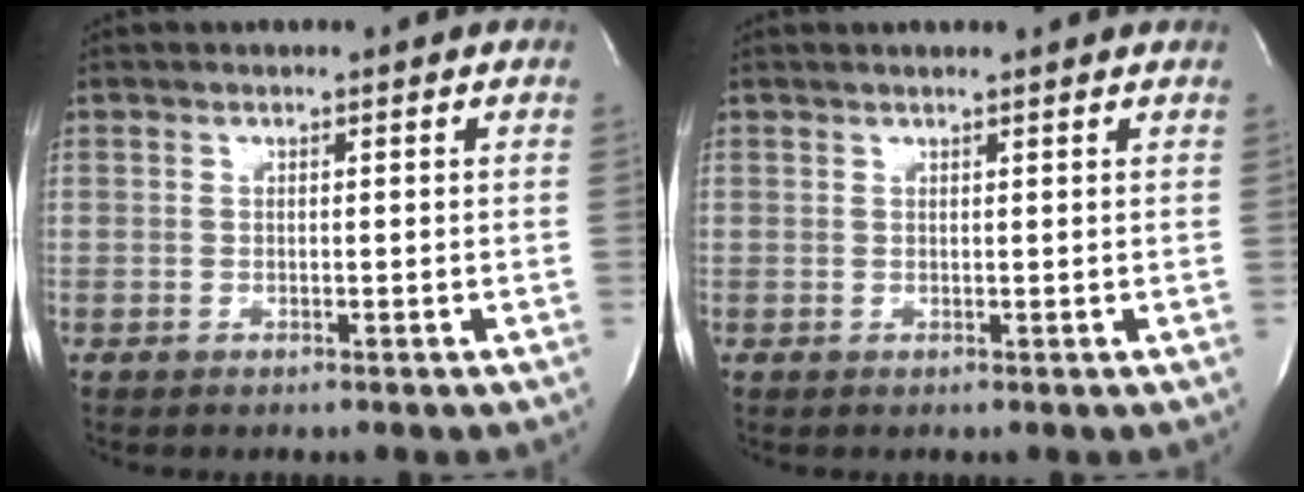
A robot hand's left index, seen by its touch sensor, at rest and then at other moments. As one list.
[{"total": 3.4, "force": [3.2, -0.1, 1.3], "torque": [-0.020, 0.016, 0.037]}]